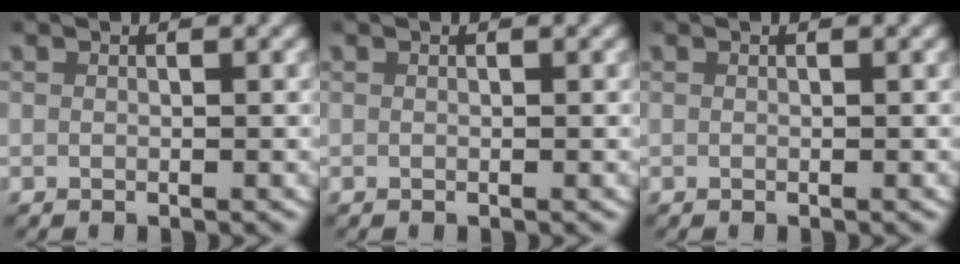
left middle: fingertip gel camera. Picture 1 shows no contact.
{"total": 0.0}
{"total": 0.0}